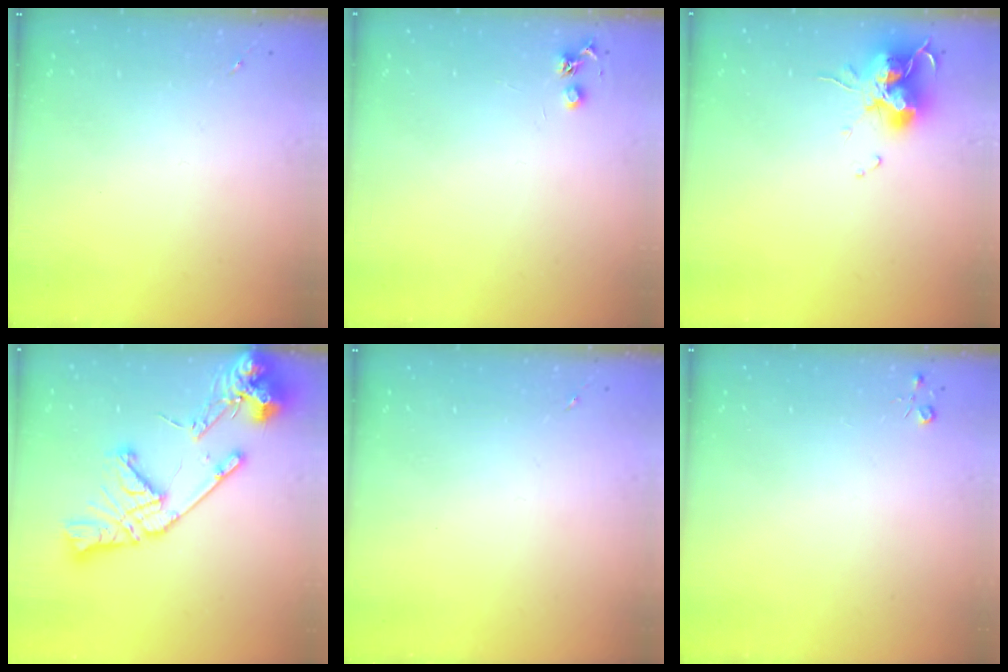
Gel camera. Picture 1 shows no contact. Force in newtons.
{"total": 4.1, "press": 4.1, "slide": 0.5}
{"total": 15.2, "press": 15.1, "slide": 2.0}
{"total": 20.9, "press": 20.7, "slide": 2.5}
{"total": 0.0}
{"total": 3.0, "press": 3.0, "slide": 0.4}